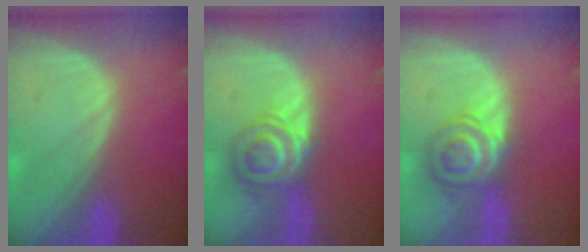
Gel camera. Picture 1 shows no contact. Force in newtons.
{"total": 6.9, "press": 5.9, "slide": 3.5}
{"total": 6.9, "press": 5.9, "slide": 3.5}